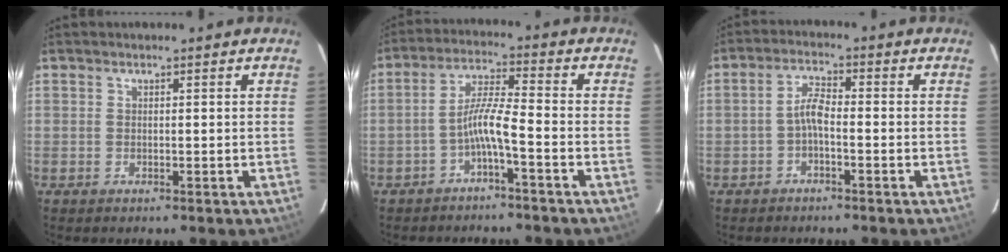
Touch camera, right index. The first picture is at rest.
{"total": 5.5, "force": [-2.9, 0.0, 4.7], "torque": [-0.106, 0.012, -0.054]}
{"total": 3.4, "force": [-1.5, 1.0, 2.9], "torque": [-0.062, 0.010, -0.031]}